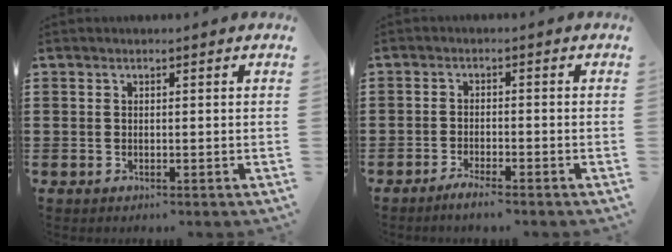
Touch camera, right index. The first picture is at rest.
{"total": 2.0, "force": [-1.9, -0.1, 0.7], "torque": [-0.012, 0.002, -0.034]}